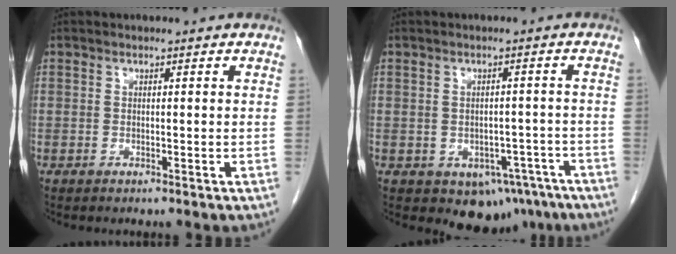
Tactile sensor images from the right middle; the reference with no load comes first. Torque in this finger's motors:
{"motor_torque": [-0.13, -0.26, 0.02, 0.00]}